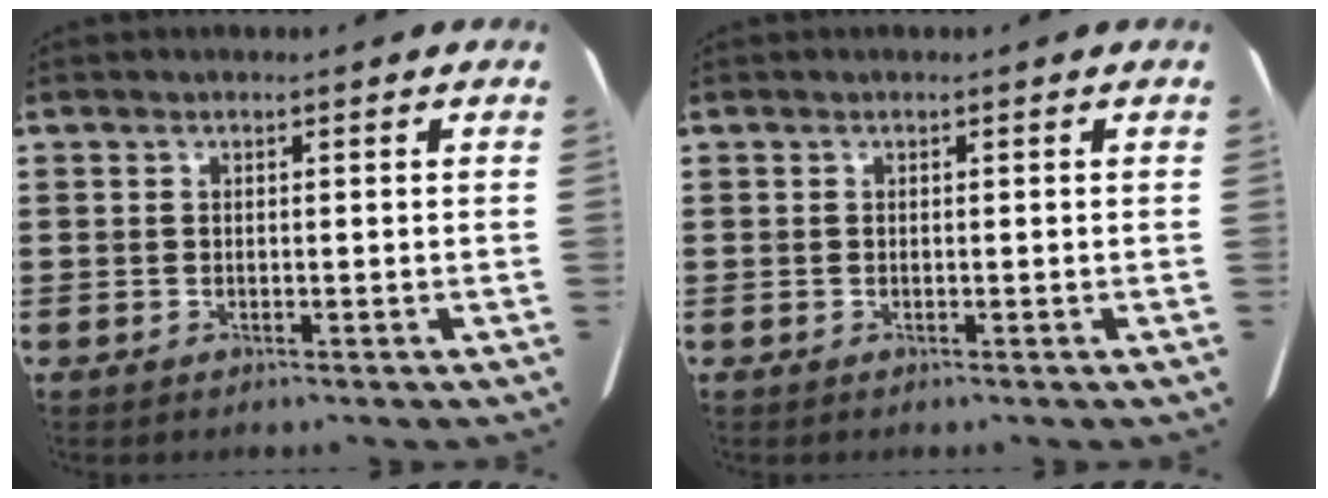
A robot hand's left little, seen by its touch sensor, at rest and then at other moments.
{"total": 0.0}